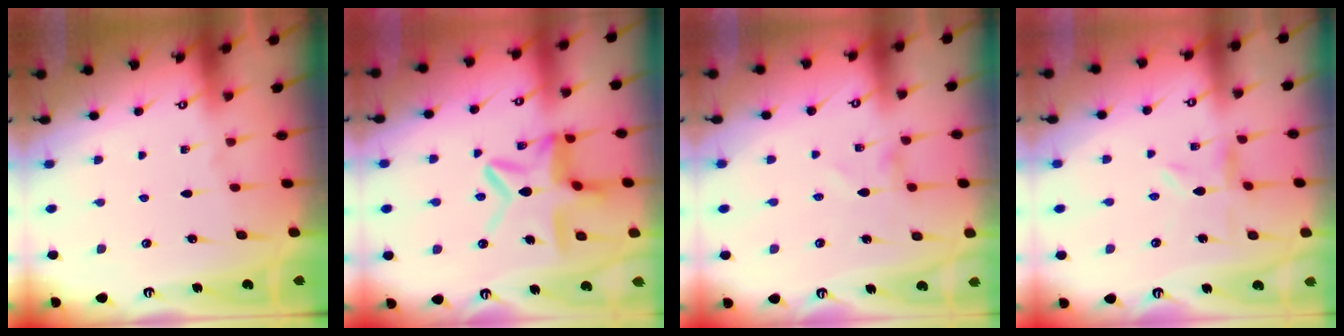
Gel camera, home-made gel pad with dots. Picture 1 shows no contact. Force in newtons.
{"total": 12.7, "press": 12.6, "slide": 1.0}
{"total": 0.7, "press": 0.7, "slide": 0.1}
{"total": 1.5, "press": 1.5, "slide": 0.3}